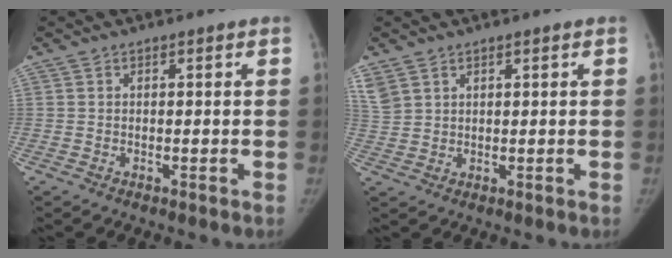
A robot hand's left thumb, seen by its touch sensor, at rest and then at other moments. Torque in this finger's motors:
{"motor_torque": [0.67, -0.17, 0.32, 0.21, 0.12]}